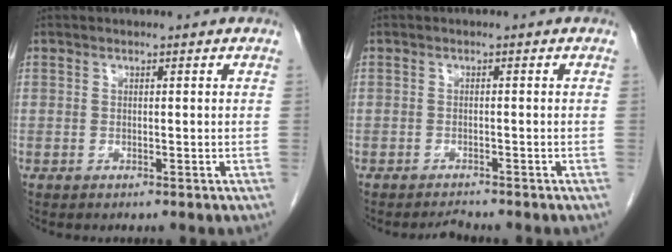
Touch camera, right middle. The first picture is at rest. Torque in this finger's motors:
{"motor_torque": [0.17, -0.17, 0.00, -0.01]}